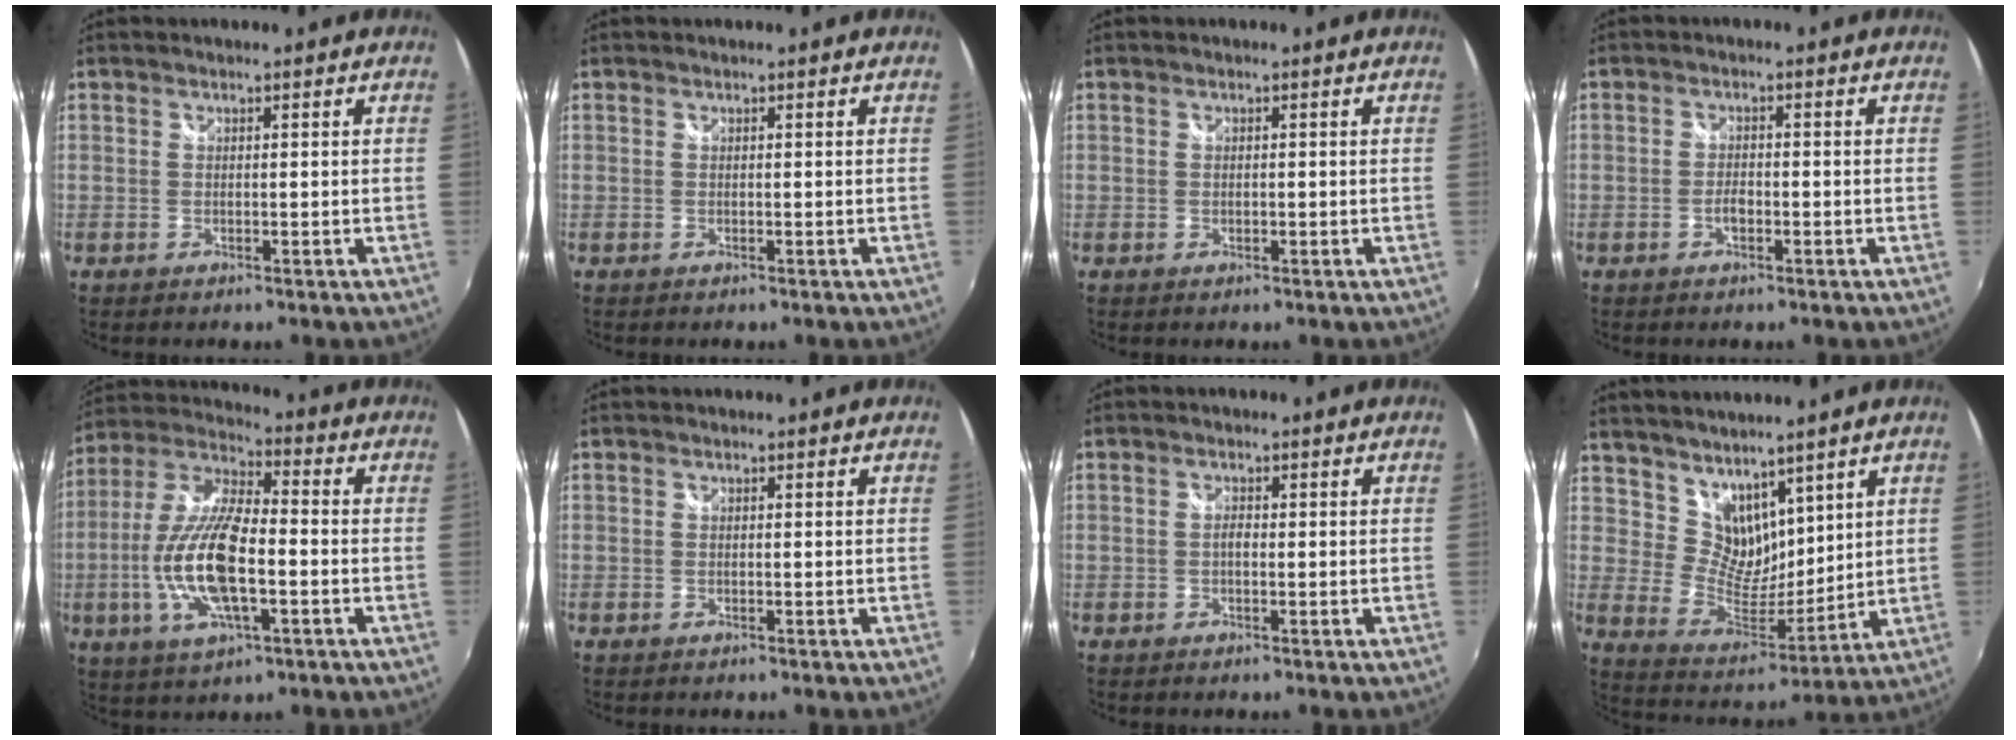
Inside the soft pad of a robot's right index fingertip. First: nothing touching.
{"total": 0.0}
{"total": 0.6, "force": [-0.1, 0.5, 0.2], "torque": [-0.002, -0.001, -0.001]}
{"total": 2.2, "force": [-1.0, 1.1, 1.5], "torque": [-0.029, 0.002, -0.019]}
{"total": 16.4, "force": [-3.6, 5.6, 15.0], "torque": [-0.307, -0.005, -0.070]}
{"total": 0.0}
{"total": 1.1, "force": [-0.2, 0.6, 0.9], "torque": [-0.018, 0.003, -0.006]}
{"total": 10.6, "force": [7.6, 6.1, 4.1], "torque": [-0.070, -0.003, 0.155]}